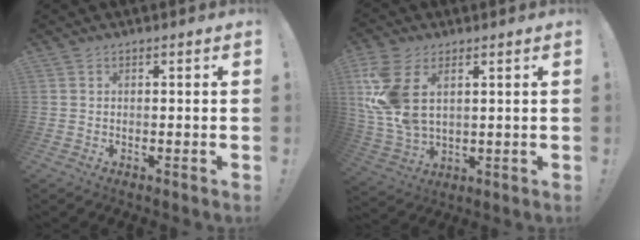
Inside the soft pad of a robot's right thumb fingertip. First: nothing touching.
{"total": 13.1, "force": [4.7, 7.3, 9.8], "torque": [-0.207, -0.019, 0.092]}